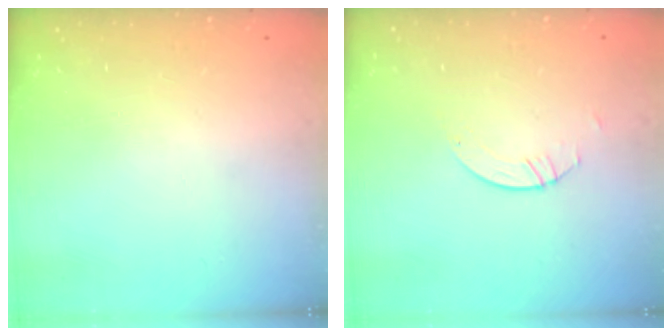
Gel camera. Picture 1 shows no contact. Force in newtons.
{"total": 1.1, "press": 1.1, "slide": 0.1}